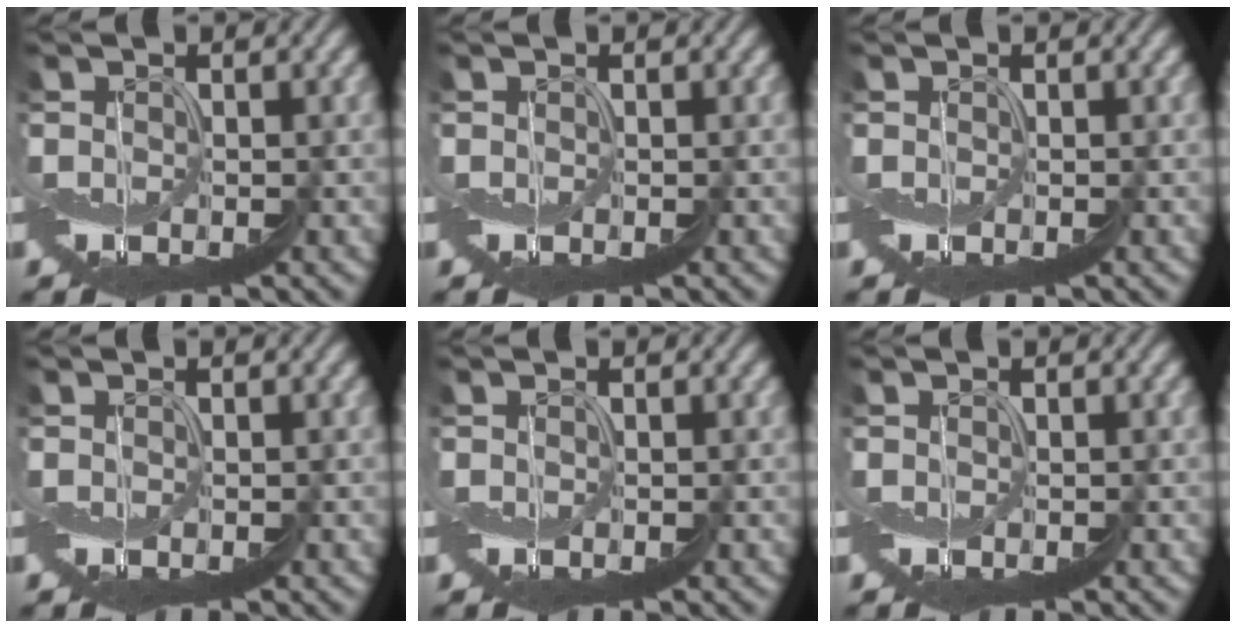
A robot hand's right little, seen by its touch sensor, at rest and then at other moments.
{"total": 0.0}
{"total": 0.0}
{"total": 0.0}
{"total": 0.0}
{"total": 0.0}